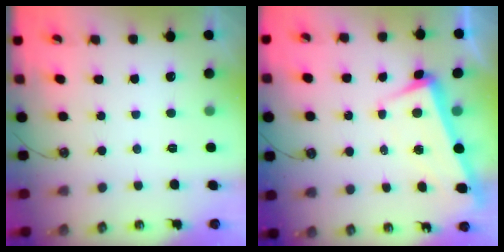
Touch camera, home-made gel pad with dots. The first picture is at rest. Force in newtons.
{"total": 2.8, "press": 2.3, "slide": 1.7}